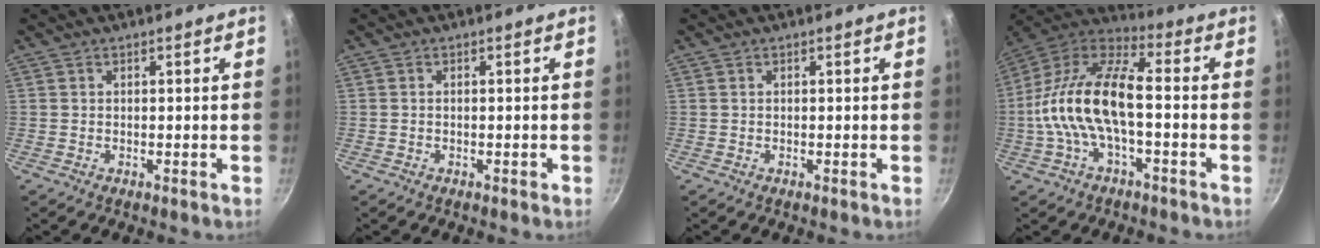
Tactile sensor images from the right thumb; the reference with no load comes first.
{"total": 0.6, "force": [-0.3, 0.3, 0.4], "torque": [-0.008, 0.005, -0.006]}
{"total": 0.0}
{"total": 17.6, "force": [-2.2, 7.8, 15.7], "torque": [-0.299, 0.043, -0.058]}